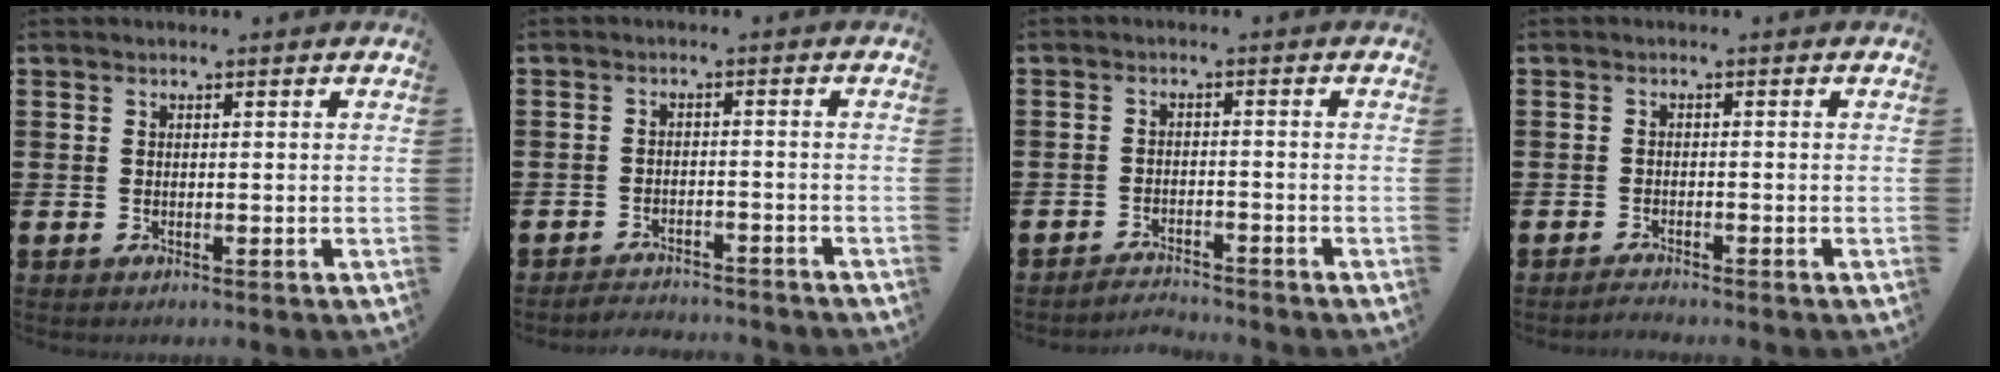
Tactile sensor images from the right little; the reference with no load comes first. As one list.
[{"total": 2.3, "force": [-2.2, 0.0, -0.2], "torque": [-0.003, 0.004, -0.050]}, {"total": 2.2, "force": [-2.2, -0.1, -0.2], "torque": [-0.002, 0.004, -0.048]}, {"total": 1.0, "force": [-1.0, 0.0, 0.1], "torque": [-0.005, -0.002, -0.019]}]